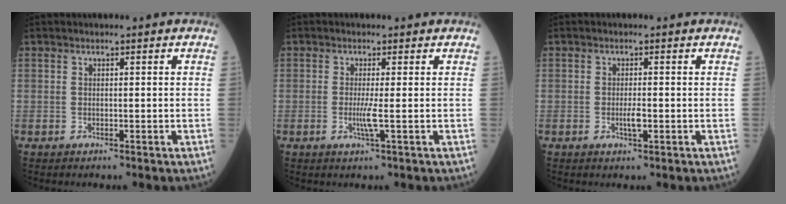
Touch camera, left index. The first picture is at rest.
{"total": 2.2, "force": [-0.3, -0.6, 2.1], "torque": [-0.044, -0.003, -0.007]}
{"total": 1.7, "force": [-0.3, 0.3, 1.6], "torque": [-0.032, -0.002, -0.004]}